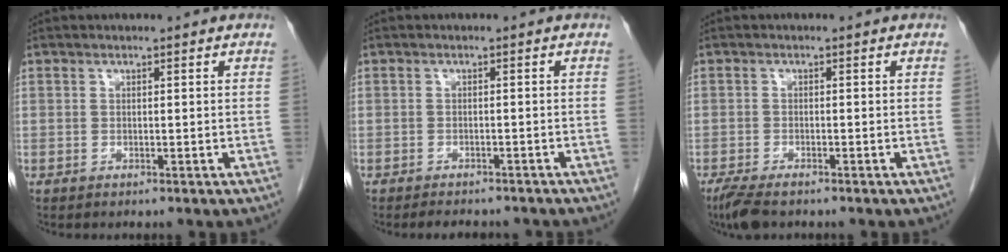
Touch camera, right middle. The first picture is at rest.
{"total": 5.6, "force": [-5.1, 1.7, 1.7], "torque": [-0.018, -0.003, -0.062]}
{"total": 4.5, "force": [-3.5, 1.2, 2.7], "torque": [-0.054, -0.012, -0.058]}